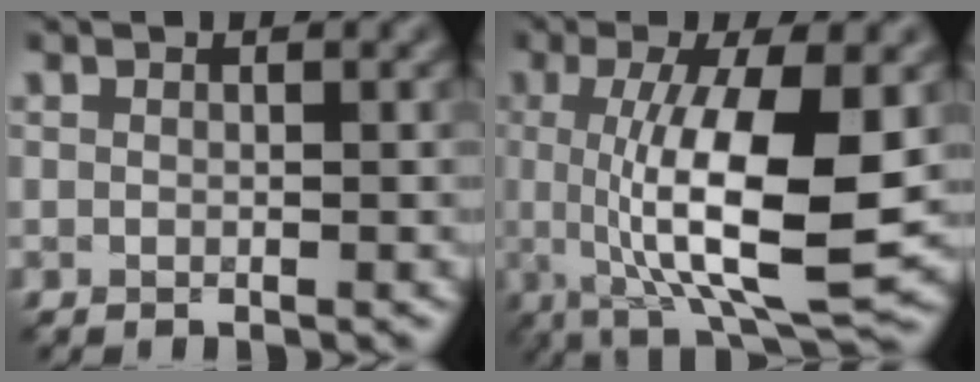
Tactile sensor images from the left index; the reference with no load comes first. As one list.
[{"total": 10.9, "force": [-0.3, 3.2, 10.4], "torque": [-0.168, -0.011, 0.000]}]